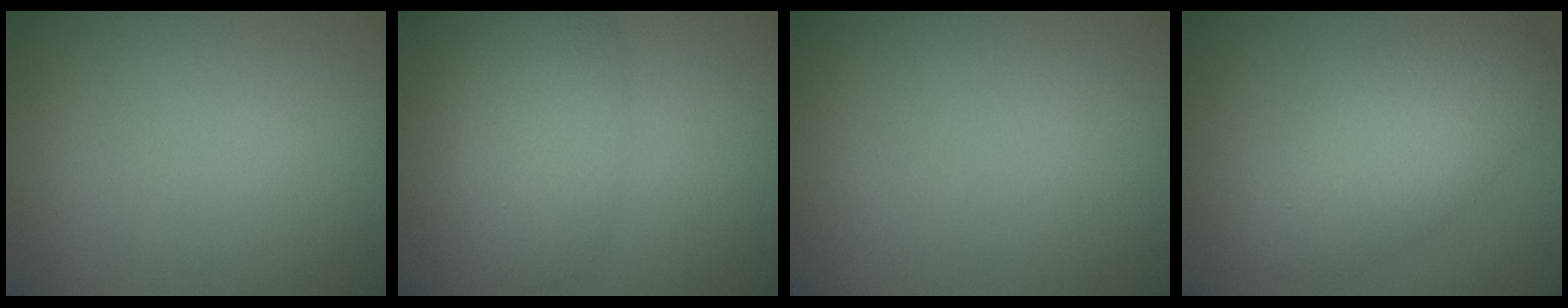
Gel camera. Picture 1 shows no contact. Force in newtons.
{"total": 4.8, "press": 4.8, "slide": 0.2}
{"total": 0.0}
{"total": 6.4, "press": 6.4, "slide": 0.2}